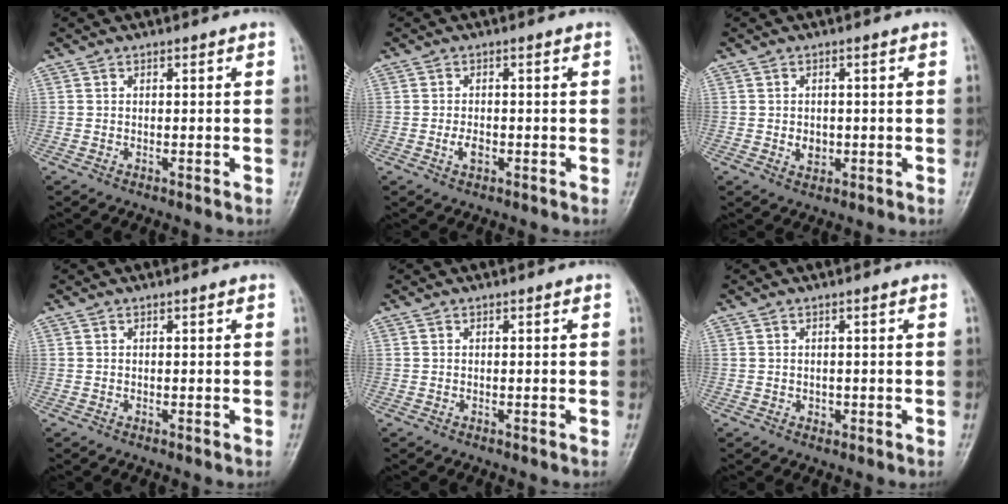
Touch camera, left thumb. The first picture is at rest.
{"total": 2.2, "force": [-0.7, 1.3, 1.7], "torque": [-0.028, 0.001, -0.013]}
{"total": 2.5, "force": [-0.3, 2.0, 1.5], "torque": [-0.014, 0.000, -0.001]}
{"total": 0.0}
{"total": 0.0}
{"total": 1.0, "force": [0.0, 0.8, 0.6], "torque": [-0.002, 0.001, 0.001]}